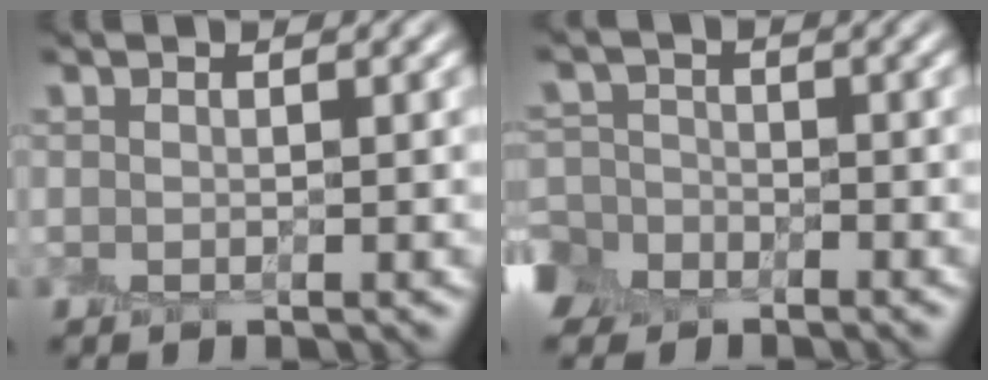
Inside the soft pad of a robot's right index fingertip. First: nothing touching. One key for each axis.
{"total": 5.9, "fx": -3.7, "fy": 4.2, "fz": 1.8, "tx": -0.022, "ty": -0.011, "tz": -0.073}